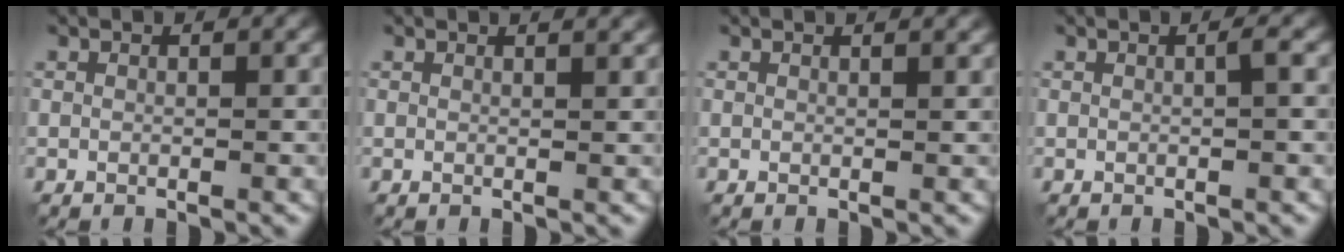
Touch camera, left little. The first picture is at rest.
{"total": 1.9, "force": [1.5, 0.6, 1.0], "torque": [-0.007, 0.002, 0.008]}
{"total": 1.5, "force": [1.2, 0.4, 0.7], "torque": [-0.006, 0.002, 0.008]}
{"total": 0.9, "force": [0.1, 0.2, 0.9], "torque": [-0.011, 0.006, -0.001]}